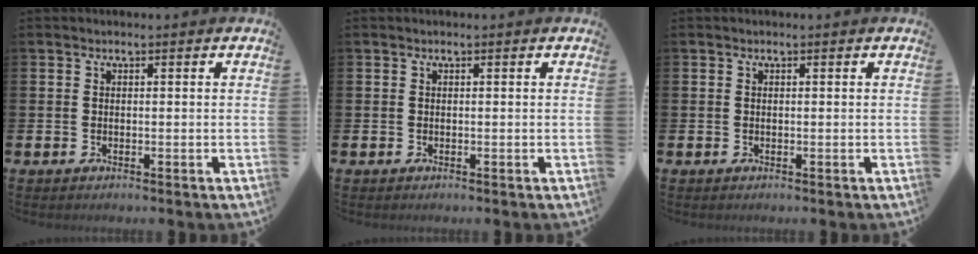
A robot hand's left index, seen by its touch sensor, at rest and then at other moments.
{"total": 0.0}
{"total": 0.0}